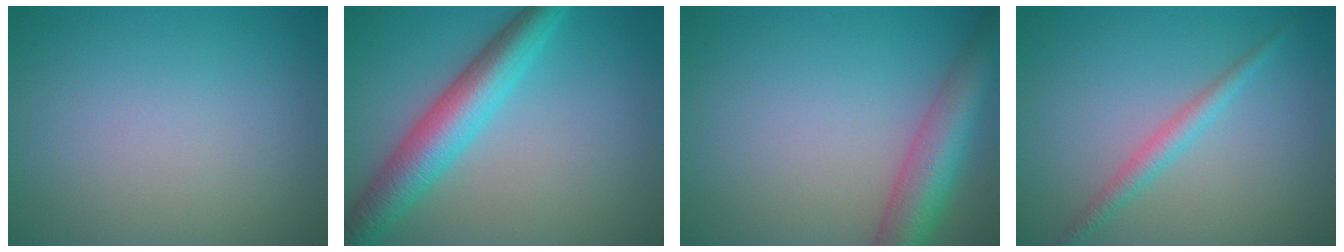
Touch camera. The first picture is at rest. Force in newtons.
{"total": 6.2, "press": 6.2, "slide": 0.0}
{"total": 6.2, "press": 6.2, "slide": 0.2}
{"total": 2.0, "press": 2.0, "slide": 0.1}